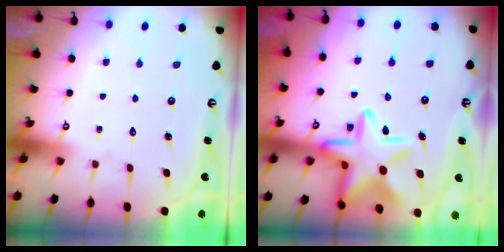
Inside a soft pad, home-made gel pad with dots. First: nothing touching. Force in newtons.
{"total": 20.0, "press": 20.0, "slide": 1.4}